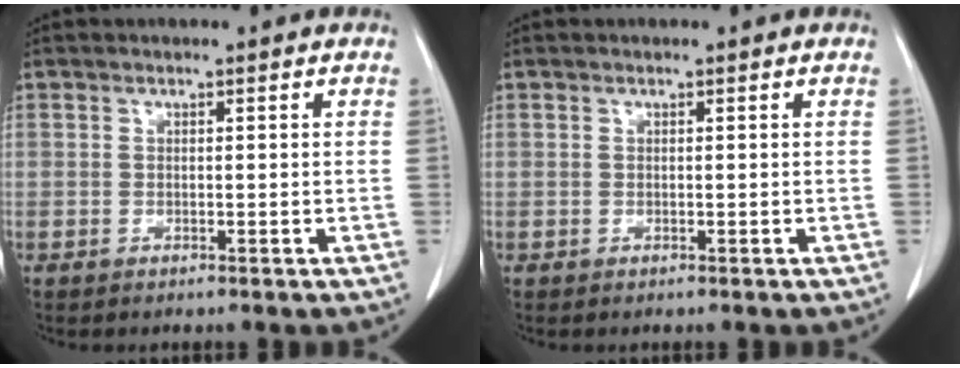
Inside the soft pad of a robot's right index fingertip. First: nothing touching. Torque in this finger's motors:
{"motor_torque": [0.00, 0.00, 0.00, 0.00]}